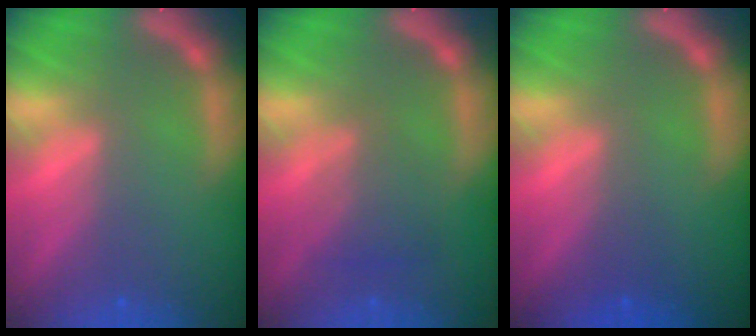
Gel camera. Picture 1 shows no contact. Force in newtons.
{"total": 3.0}
{"total": 1.0}